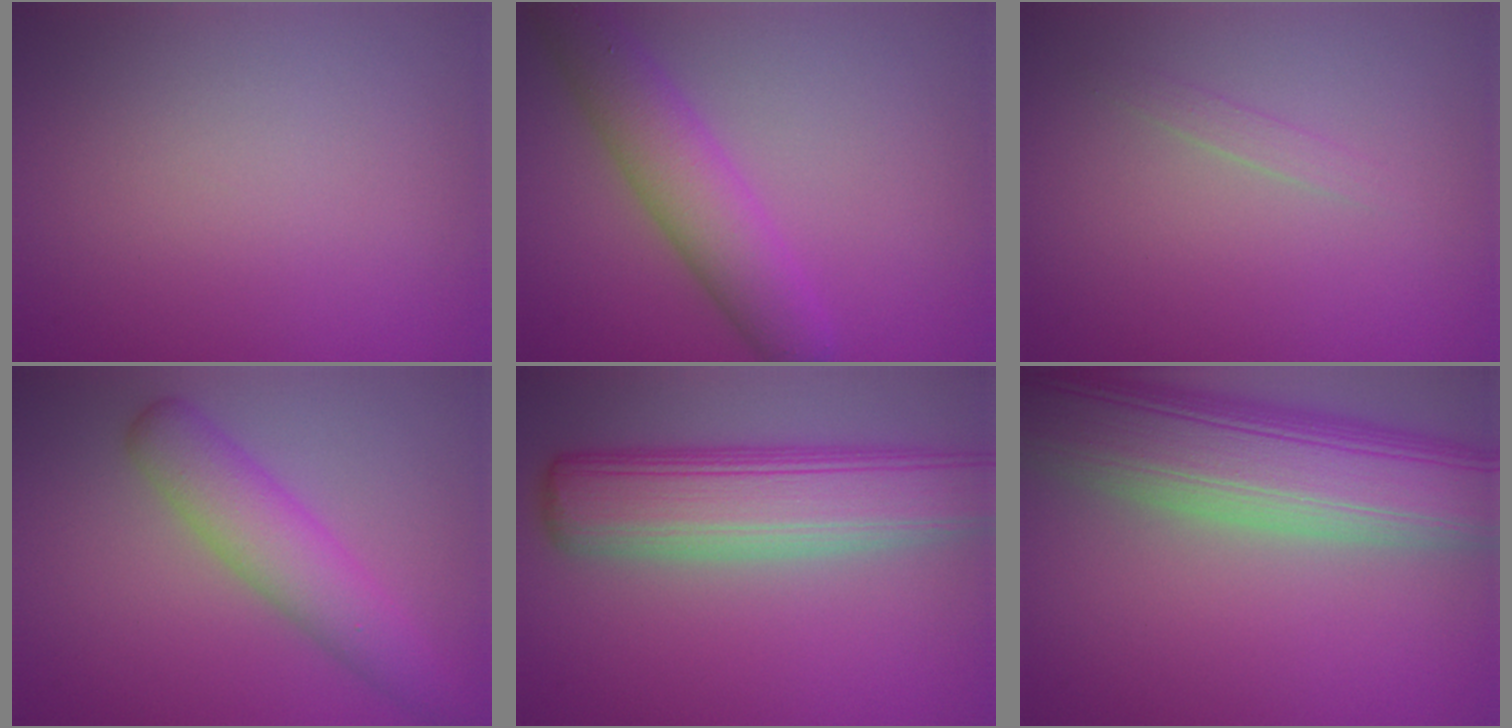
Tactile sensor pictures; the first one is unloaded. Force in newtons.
{"total": 5.5, "press": 5.5, "slide": 0.3}
{"total": 0.9, "press": 0.9, "slide": 0.0}
{"total": 4.7, "press": 4.7, "slide": 0.1}
{"total": 8.6, "press": 8.6, "slide": 0.7}
{"total": 12.4, "press": 12.4, "slide": 0.8}